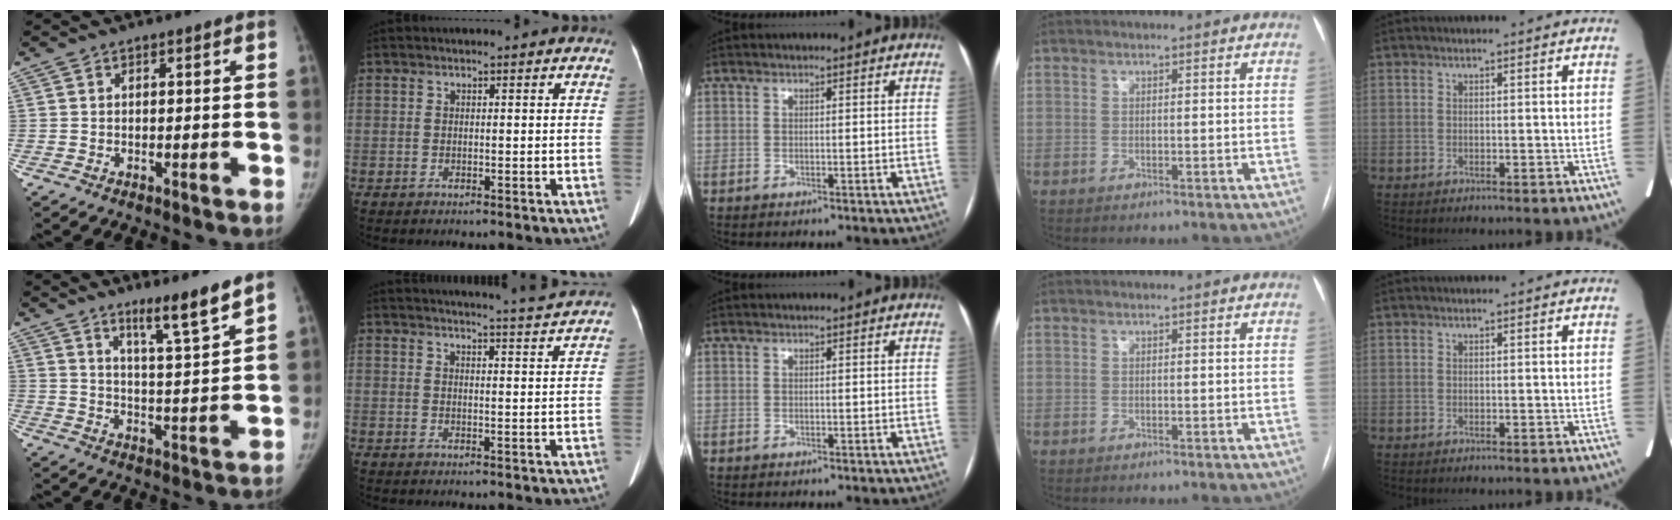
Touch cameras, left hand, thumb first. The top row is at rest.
{"thumb": {"total": 8.7, "force": [6.7, -0.2, 5.6], "torque": [-0.084, -0.059, 0.111]}, "index": {"total": 8.6, "force": [8.1, -1.9, 1.9], "torque": [-0.031, -0.020, 0.097]}}